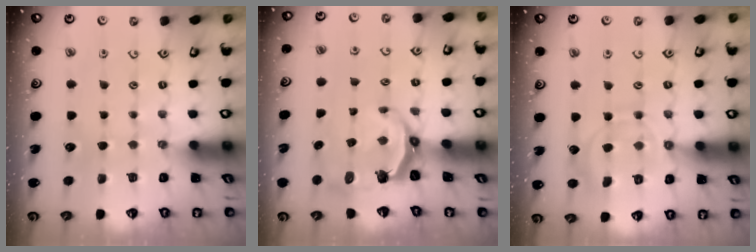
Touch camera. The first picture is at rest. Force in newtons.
{"total": 6.3, "press": 4.8, "slide": 4.1}
{"total": 10.7, "press": 10.7, "slide": 0.9}